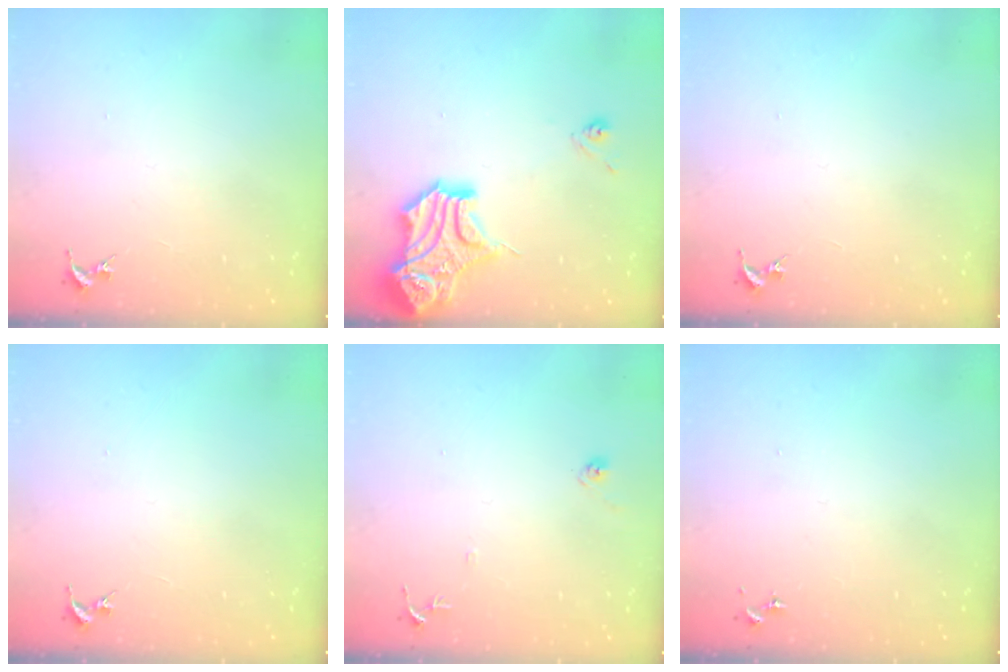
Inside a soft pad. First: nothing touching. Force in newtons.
{"total": 17.7, "press": 17.5, "slide": 2.7}
{"total": 0.0}
{"total": 0.0}
{"total": 6.4, "press": 6.4, "slide": 0.6}
{"total": 0.0}